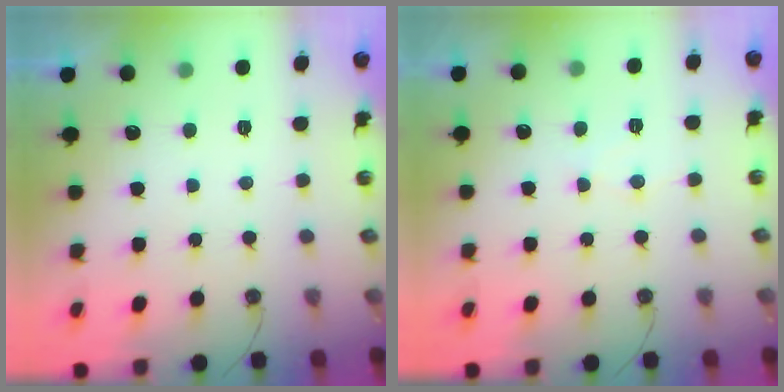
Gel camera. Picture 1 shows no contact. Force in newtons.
{"total": 5.5, "press": 5.5, "slide": 0.4}